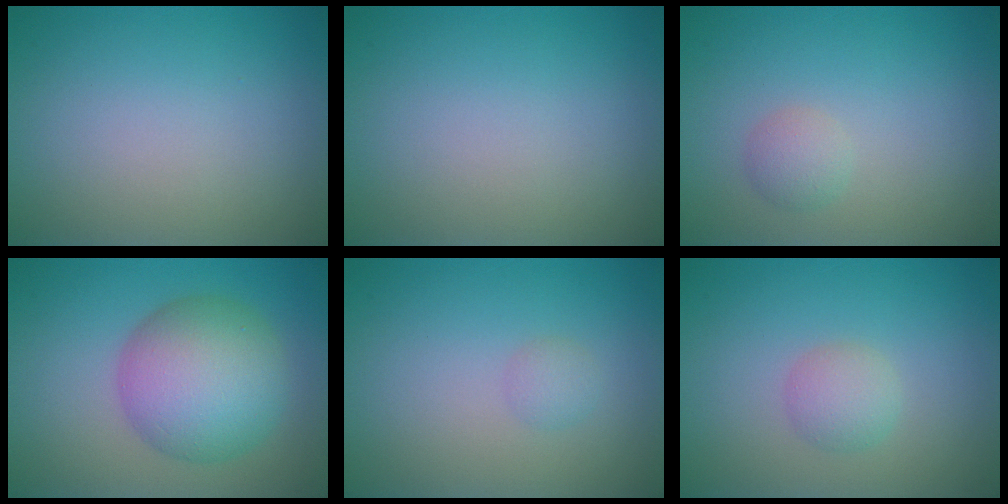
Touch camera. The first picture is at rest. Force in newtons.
{"total": 0.0}
{"total": 1.4, "press": 1.4, "slide": 0.1}
{"total": 8.2, "press": 8.2, "slide": 0.5}
{"total": 1.0, "press": 1.0, "slide": 0.1}
{"total": 1.9, "press": 1.9, "slide": 0.0}